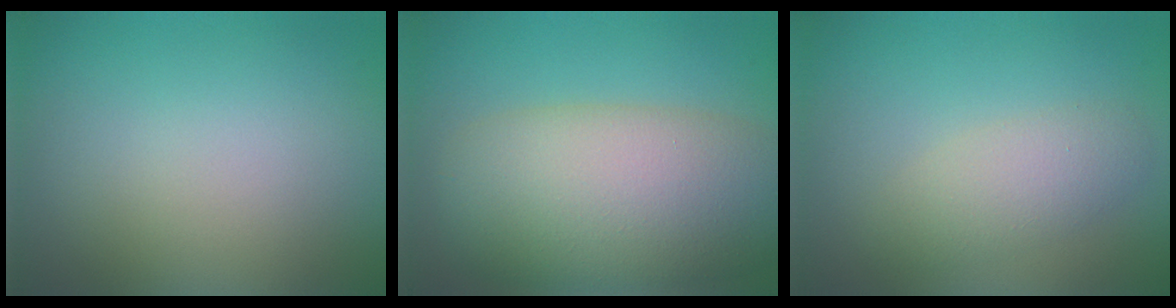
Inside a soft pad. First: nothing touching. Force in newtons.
{"total": 10.6, "press": 10.6, "slide": 0.6}
{"total": 2.8, "press": 2.7, "slide": 0.3}